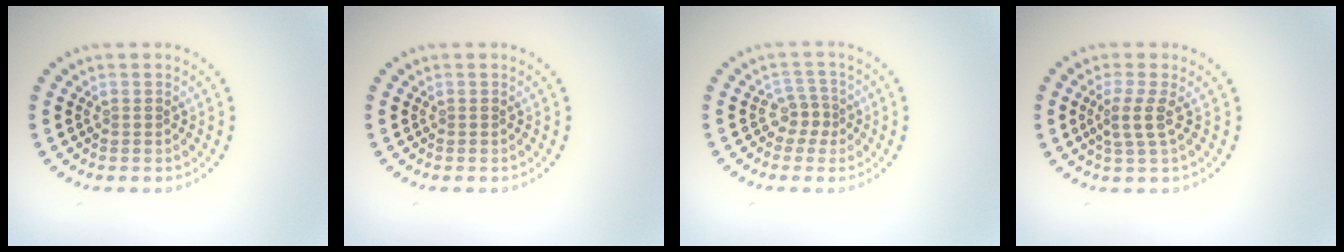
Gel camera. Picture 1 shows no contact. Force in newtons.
{"total": 0.0}
{"total": 2.0, "press": 1.4, "slide": 1.4}
{"total": 2.2, "press": 1.7, "slide": 1.4}